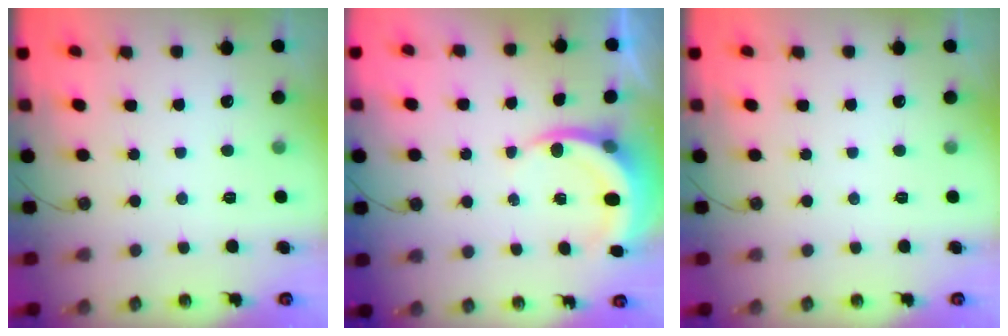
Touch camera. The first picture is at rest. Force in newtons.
{"total": 4.6, "press": 4.6, "slide": 0.3}
{"total": 0.0}